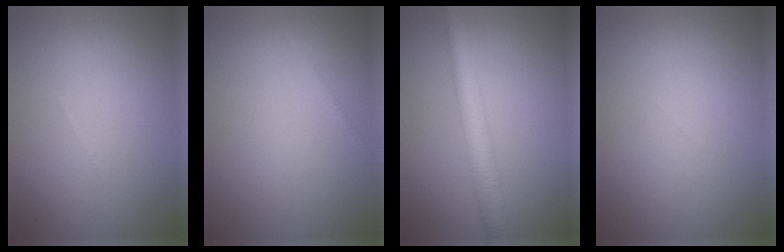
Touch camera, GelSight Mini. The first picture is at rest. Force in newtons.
{"total": 0.7, "press": 0.7, "slide": 0.0}
{"total": 4.0, "press": 4.0, "slide": 0.1}
{"total": 0.0}